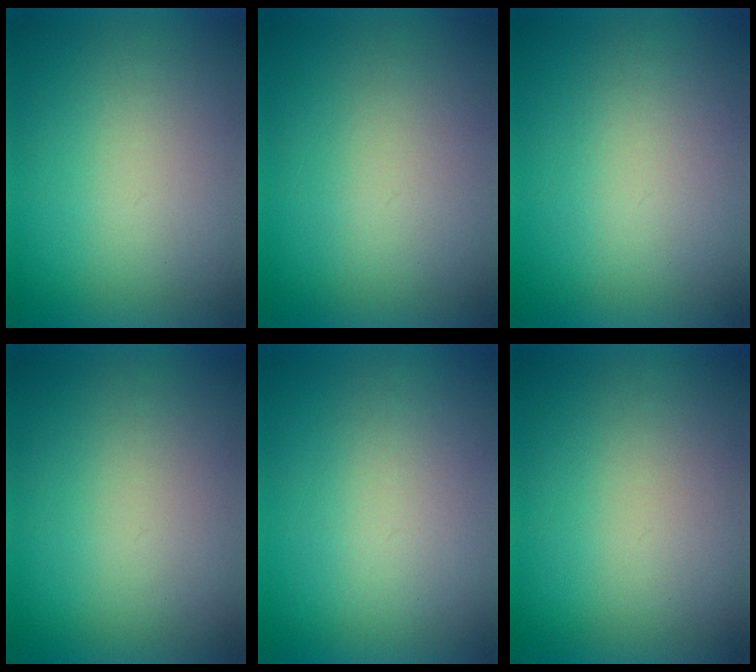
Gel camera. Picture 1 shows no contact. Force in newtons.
{"total": 2.2}
{"total": 4.2}
{"total": 0.0}
{"total": 4.5}
{"total": 1.2}